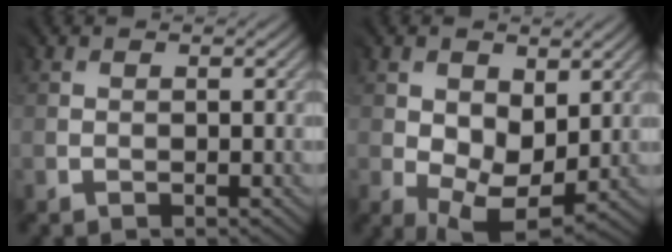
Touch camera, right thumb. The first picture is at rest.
{"total": 7.8, "force": [0.8, 5.5, 5.5], "torque": [-0.128, -0.015, 0.024]}